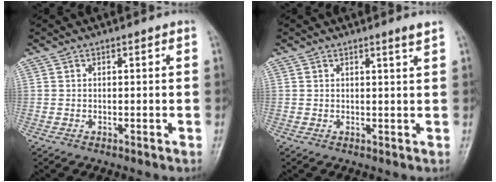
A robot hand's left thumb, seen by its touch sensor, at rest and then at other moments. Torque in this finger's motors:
{"motor_torque": [0.10, -0.06, 0.06, -0.24, 0.02]}